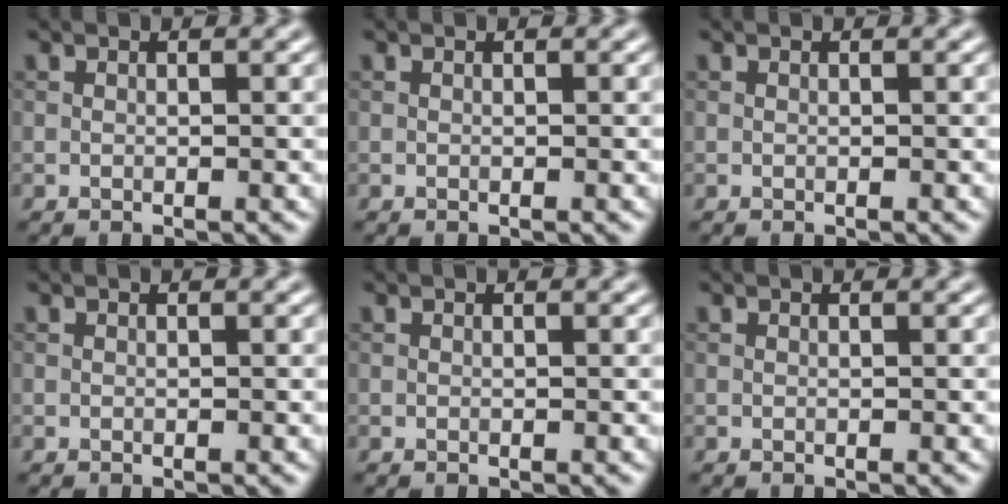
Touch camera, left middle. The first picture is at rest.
{"total": 0.0}
{"total": 0.0}
{"total": 0.0}
{"total": 0.0}
{"total": 0.0}